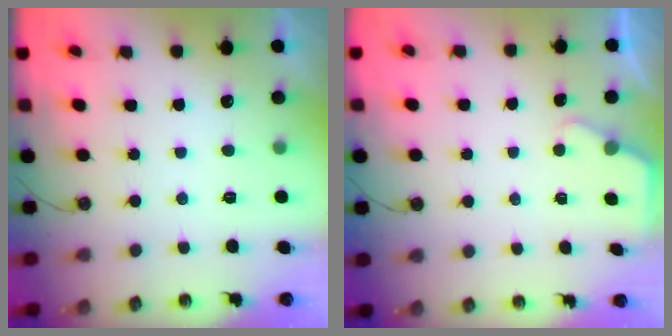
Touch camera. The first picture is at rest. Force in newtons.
{"total": 2.1, "press": 2.0, "slide": 0.4}